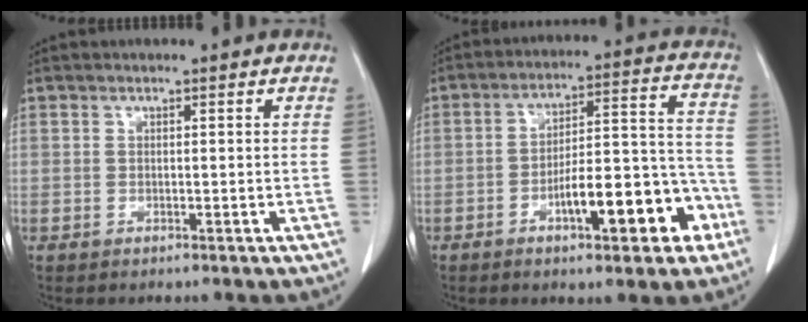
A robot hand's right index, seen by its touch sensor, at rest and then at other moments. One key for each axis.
{"total": 14.6, "fx": -6.3, "fy": 4.1, "fz": 12.5, "tx": -0.180, "ty": 0.038, "tz": -0.087}